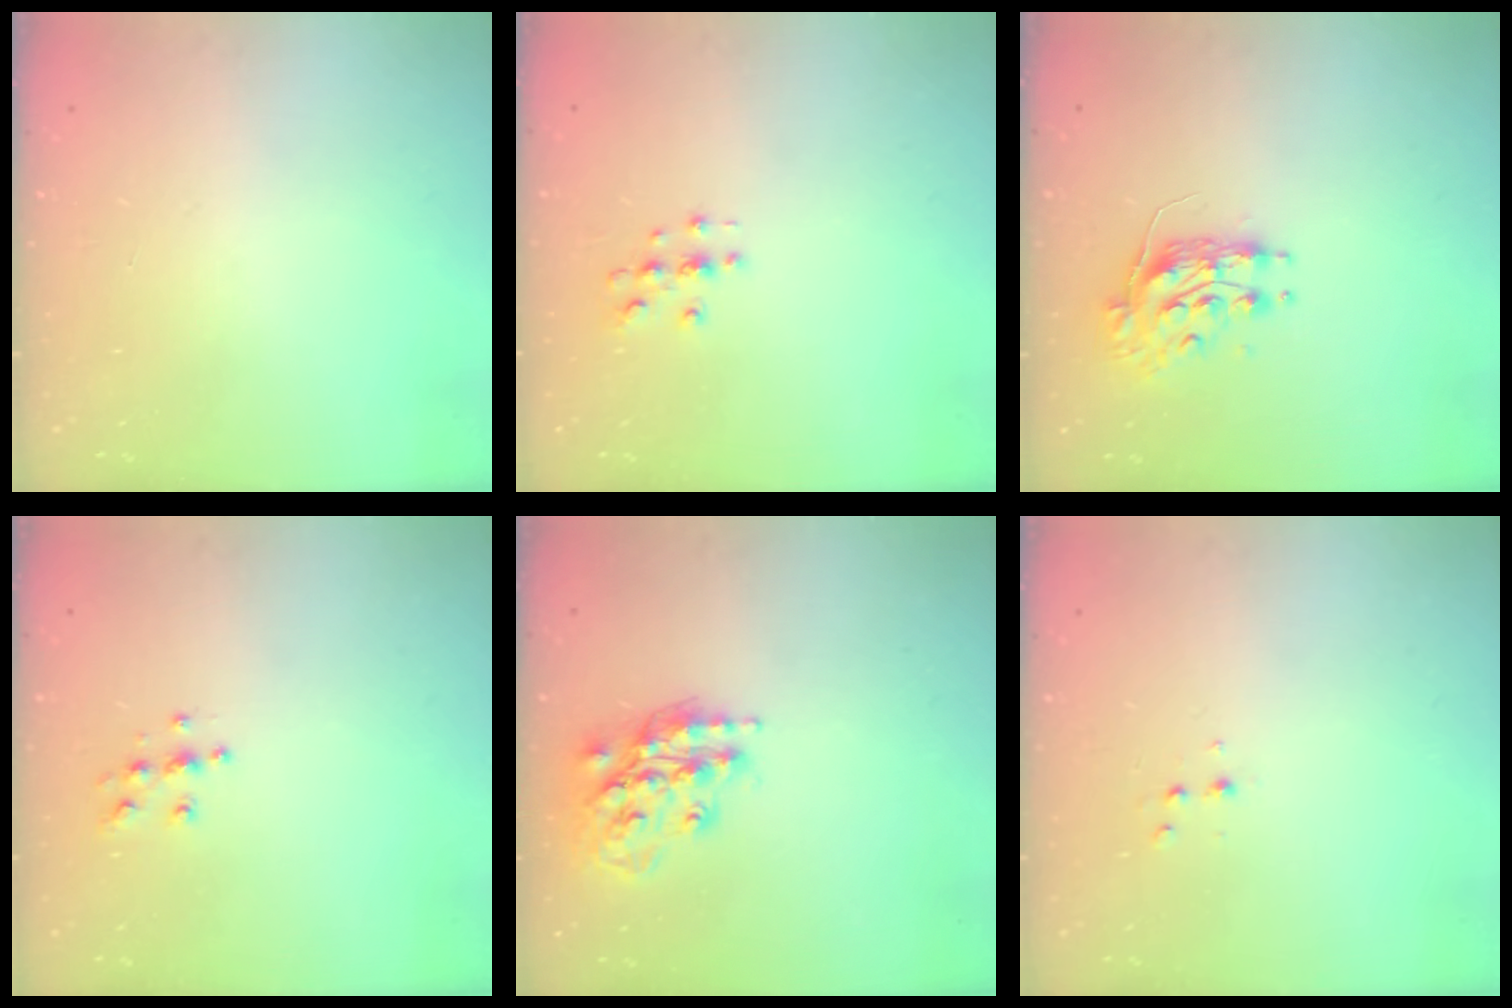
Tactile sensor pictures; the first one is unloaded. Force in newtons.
{"total": 3.0, "press": 3.0, "slide": 0.3}
{"total": 8.7, "press": 8.7, "slide": 0.4}
{"total": 5.4, "press": 5.4, "slide": 0.1}
{"total": 17.5, "press": 17.4, "slide": 1.4}
{"total": 3.1, "press": 3.0, "slide": 0.9}